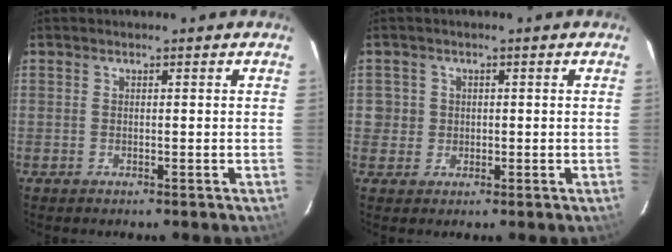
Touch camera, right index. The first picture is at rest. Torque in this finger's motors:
{"motor_torque": [0.09, 0.05, -0.03, -0.01]}